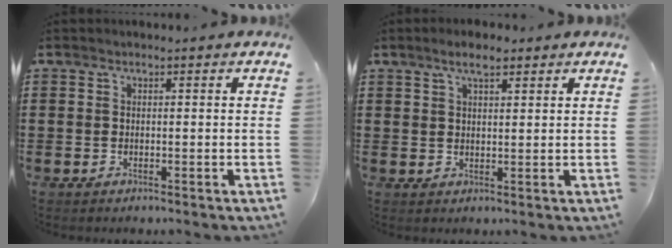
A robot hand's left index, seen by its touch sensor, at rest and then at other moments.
{"total": 3.8, "force": [2.7, 1.0, 2.5], "torque": [-0.053, 0.006, 0.048]}